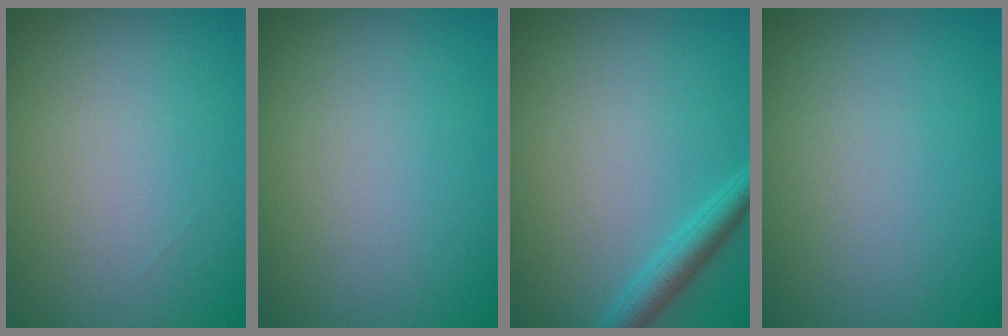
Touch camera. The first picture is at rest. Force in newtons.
{"total": 0.0}
{"total": 2.4, "press": 2.4, "slide": 0.1}
{"total": 0.0}